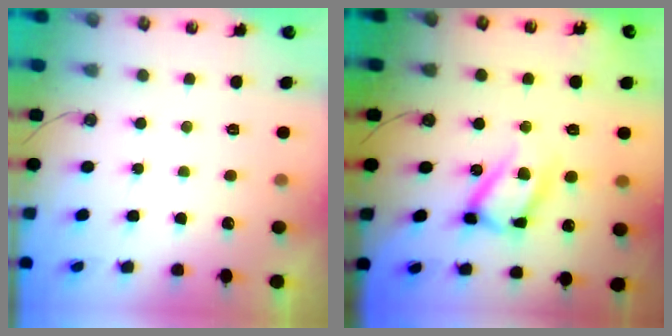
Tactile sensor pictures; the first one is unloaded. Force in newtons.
{"total": 17.2, "press": 17.2, "slide": 1.7}